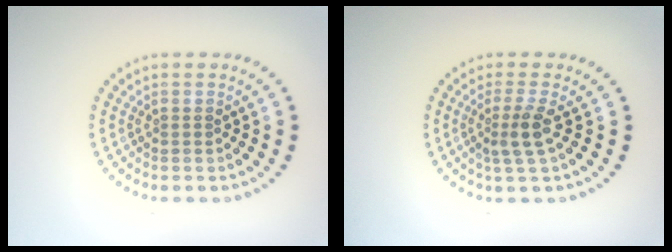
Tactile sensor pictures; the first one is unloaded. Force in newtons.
{"total": 2.3, "press": 1.8, "slide": 1.5}